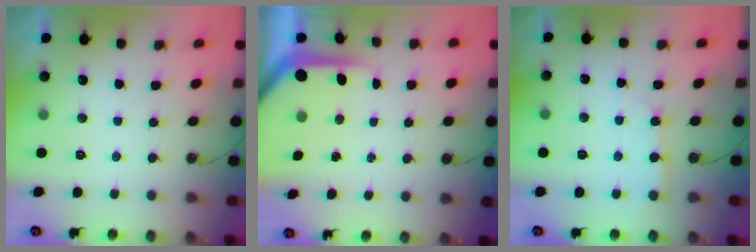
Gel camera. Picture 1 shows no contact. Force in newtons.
{"total": 5.5, "press": 5.5, "slide": 0.7}
{"total": 3.4, "press": 3.3, "slide": 0.4}